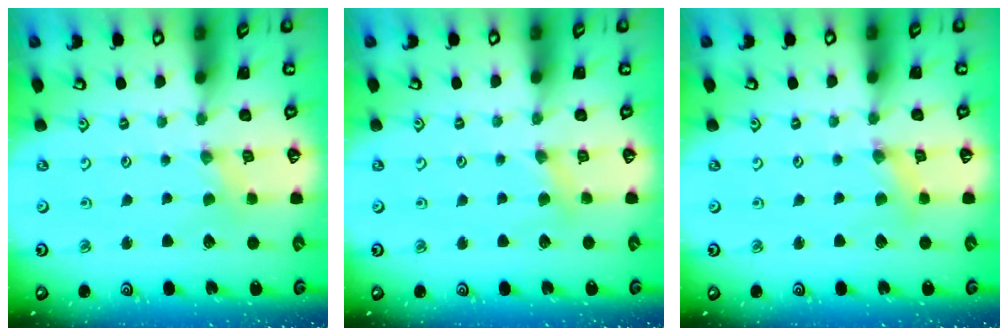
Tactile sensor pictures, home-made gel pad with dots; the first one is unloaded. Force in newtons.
{"total": 2.5, "press": 2.5, "slide": 0.4}
{"total": 1.3, "press": 1.3, "slide": 0.3}